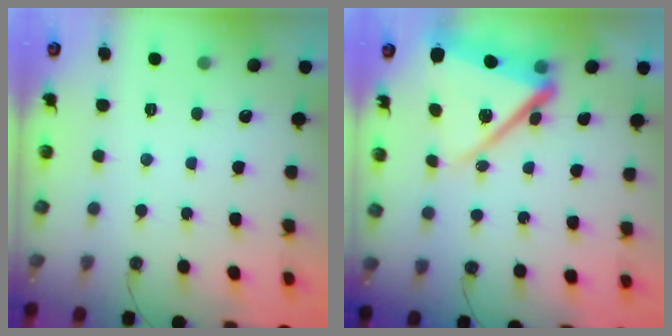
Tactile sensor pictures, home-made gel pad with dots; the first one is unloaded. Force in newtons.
{"total": 15.1, "press": 15.0, "slide": 1.4}